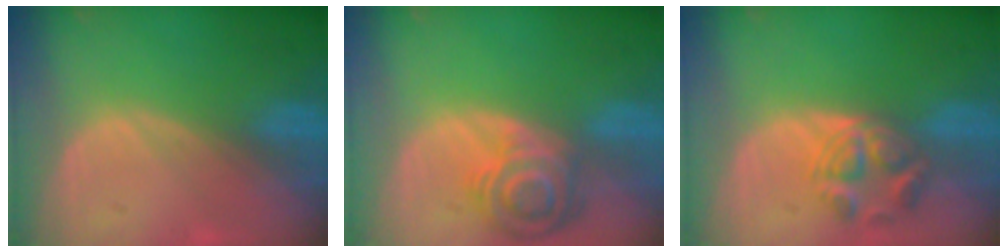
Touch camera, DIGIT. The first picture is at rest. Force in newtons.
{"total": 8.0, "press": 7.1, "slide": 3.8}
{"total": 5.7, "press": 5.1, "slide": 2.4}